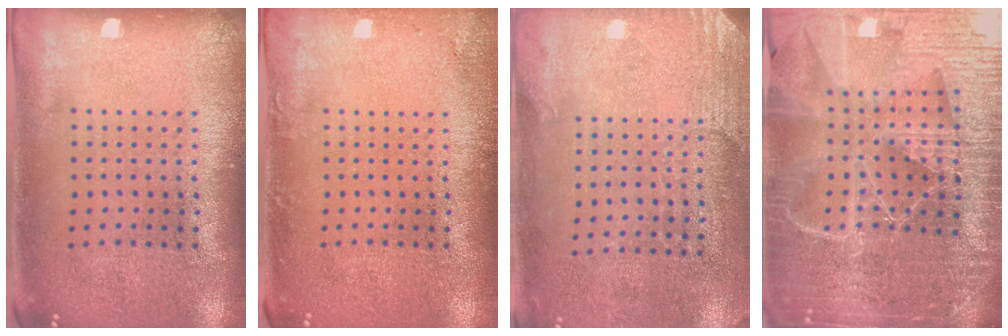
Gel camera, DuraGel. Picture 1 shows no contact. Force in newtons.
{"total": 1.3, "press": 1.3, "slide": 0.0}
{"total": 2.7, "press": 2.5, "slide": 1.1}
{"total": 6.5, "press": 5.6, "slide": 3.4}